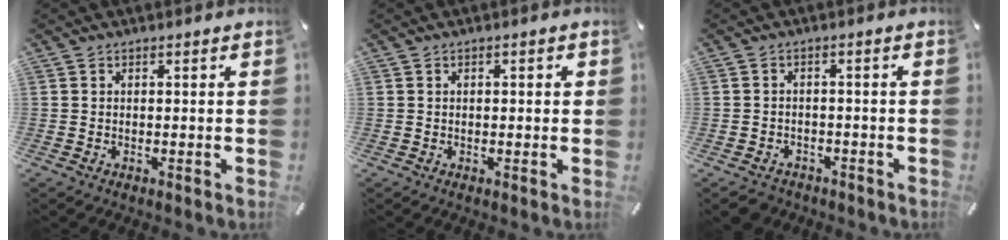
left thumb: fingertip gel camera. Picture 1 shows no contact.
{"total": 1.0, "force": [0.0, 0.6, 0.7], "torque": [-0.015, 0.004, -0.002]}
{"total": 3.1, "force": [-2.4, 1.9, 0.7], "torque": [-0.018, 0.012, -0.050]}